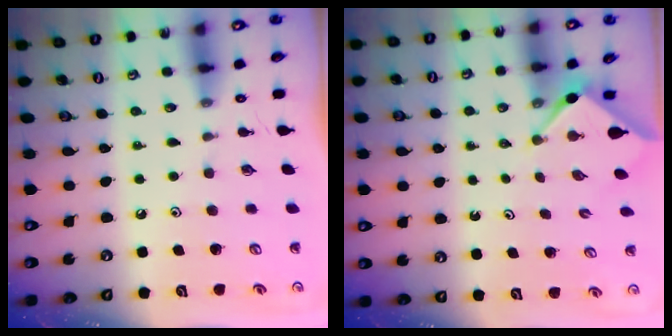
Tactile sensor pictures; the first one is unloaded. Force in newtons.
{"total": 3.0, "press": 3.0, "slide": 0.2}